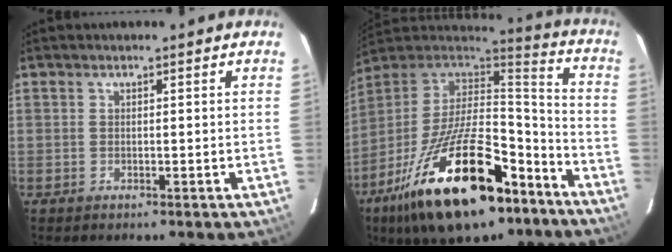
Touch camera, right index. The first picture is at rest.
{"total": 28.8, "force": [-16.1, 12.2, 20.6], "torque": [-0.377, -0.015, -0.251]}